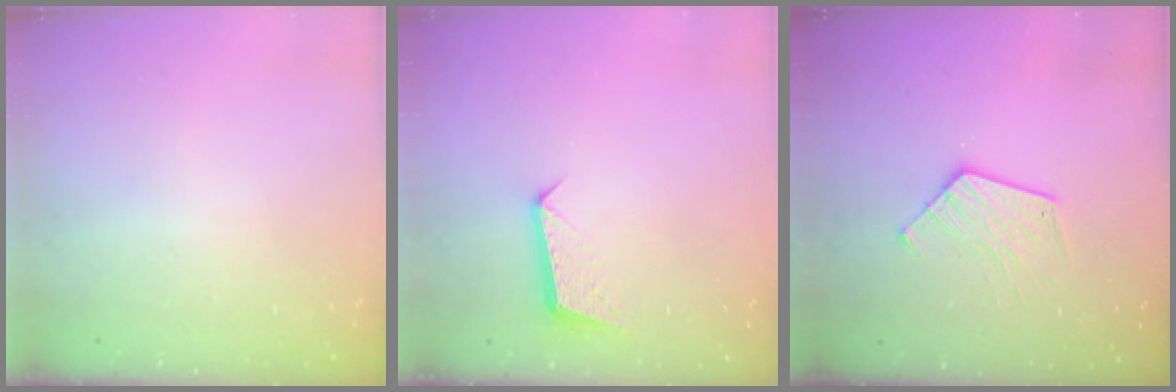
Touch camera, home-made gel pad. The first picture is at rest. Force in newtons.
{"total": 7.0, "press": 6.9, "slide": 0.5}
{"total": 9.8, "press": 9.7, "slide": 0.6}